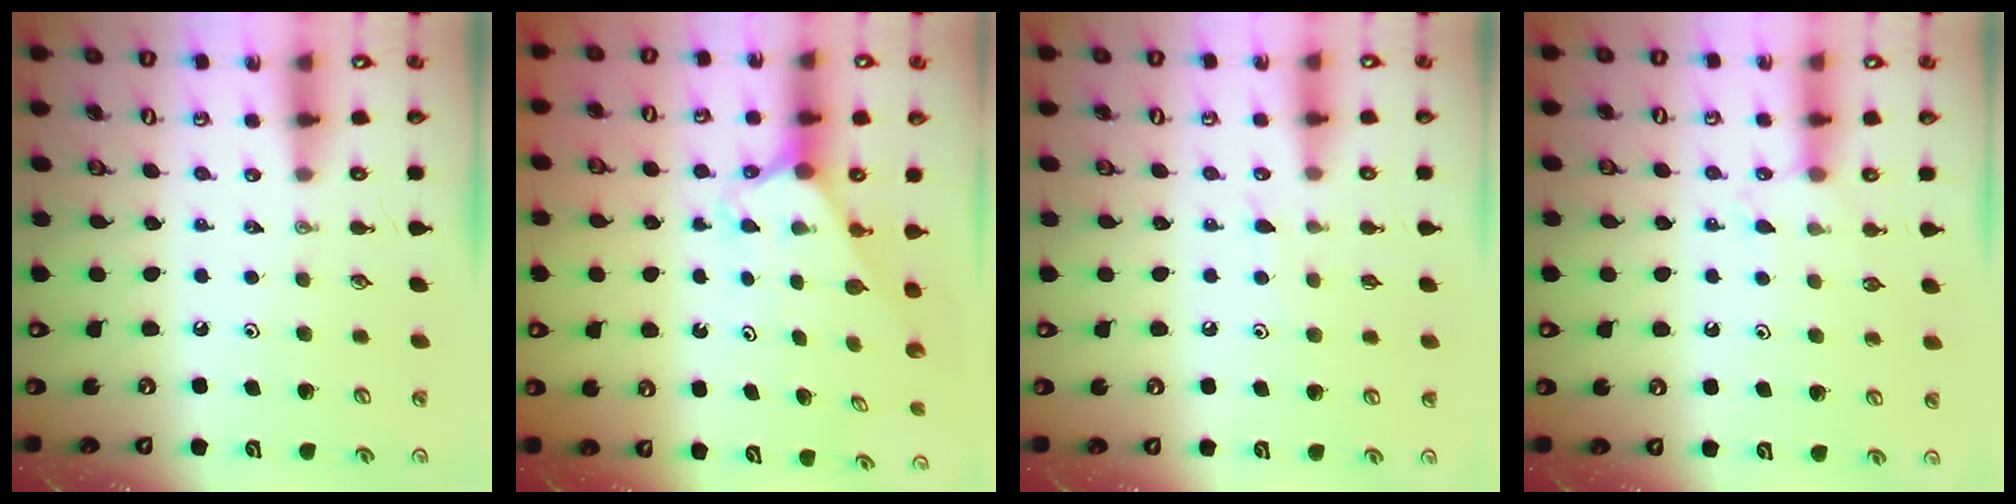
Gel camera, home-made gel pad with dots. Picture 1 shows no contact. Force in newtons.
{"total": 2.2, "press": 2.2, "slide": 0.2}
{"total": 7.9, "press": 7.9, "slide": 0.6}
{"total": 5.5, "press": 5.5, "slide": 0.5}